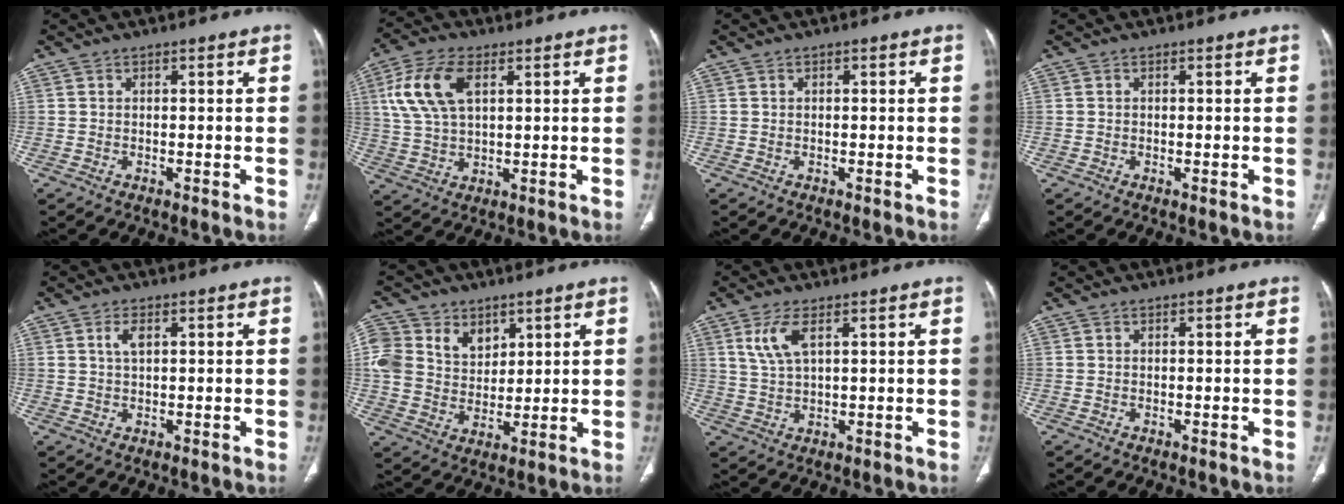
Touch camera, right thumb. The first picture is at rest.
{"total": 11.5, "force": [3.9, 6.1, 8.9], "torque": [-0.186, 0.003, 0.078]}
{"total": 0.0}
{"total": 0.0}
{"total": 2.7, "force": [1.0, 1.3, 2.1], "torque": [-0.041, 0.002, 0.023]}
{"total": 13.6, "force": [5.4, 11.1, 5.7], "torque": [-0.100, -0.004, 0.110]}
{"total": 5.5, "force": [2.5, 2.1, 4.4], "torque": [-0.102, -0.006, 0.059]}
{"total": 0.0}